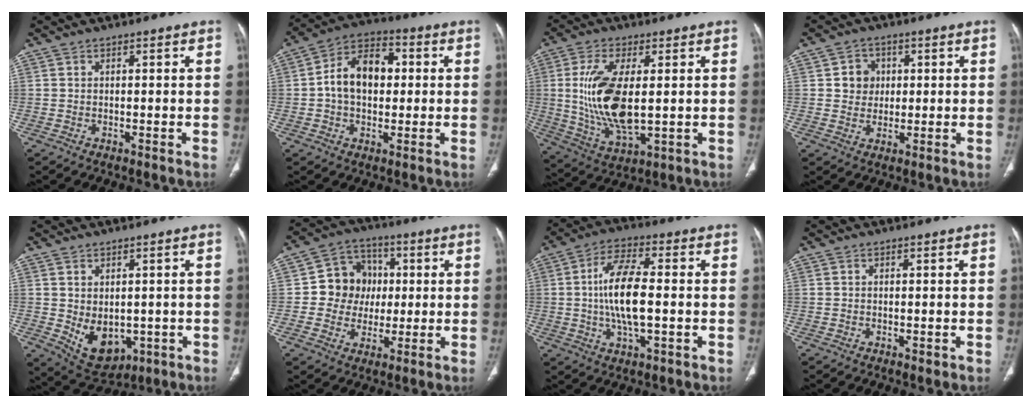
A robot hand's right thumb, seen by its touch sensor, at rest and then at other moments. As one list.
[{"total": 12.0, "force": [0.9, 8.1, 8.8], "torque": [-0.131, 0.027, 0.007]}, {"total": 14.9, "force": [1.0, 6.4, 13.4], "torque": [-0.276, -0.020, 0.031]}, {"total": 4.9, "force": [1.0, 4.5, 1.8], "torque": [0.000, 0.003, 0.012]}, {"total": 8.8, "force": [-1.3, 6.1, 6.2], "torque": [-0.079, -0.008, 0.008]}, {"total": 10.5, "force": [0.5, 9.7, 4.1], "torque": [-0.013, 0.014, 0.002]}, {"total": 12.1, "force": [-0.4, 4.5, 11.2], "torque": [-0.223, 0.008, -0.011]}, {"total": 0.5, "force": [-0.1, 0.3, 0.4], "torque": [-0.005, -0.001, -0.002]}]